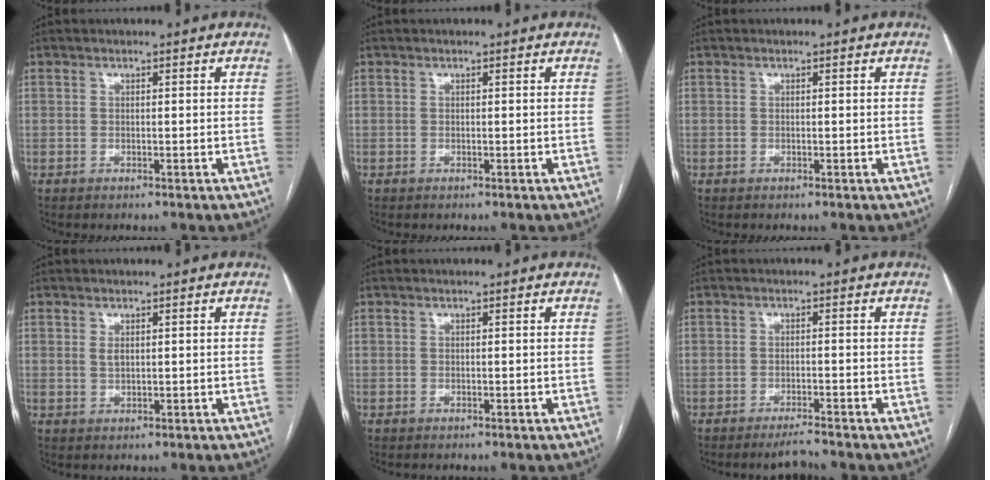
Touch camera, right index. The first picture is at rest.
{"total": 0.0}
{"total": 0.0}
{"total": 1.2, "force": [0.5, 0.6, 0.9], "torque": [-0.016, -0.004, 0.011]}
{"total": 0.0}
{"total": 2.5, "force": [-2.3, -0.1, 1.0], "torque": [-0.018, -0.009, -0.039]}